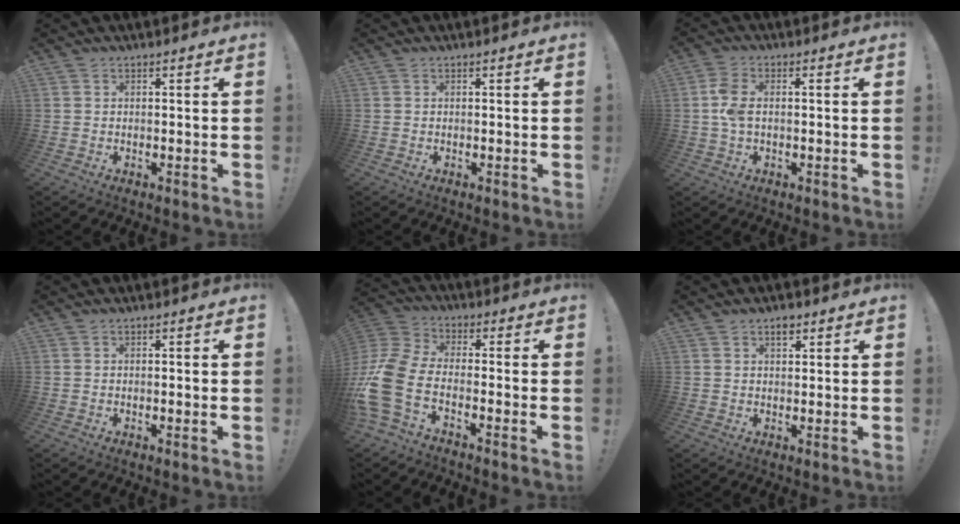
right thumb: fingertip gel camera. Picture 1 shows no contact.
{"total": 0.0}
{"total": 5.3, "force": [-0.1, 2.4, 4.7], "torque": [-0.105, 0.011, -0.003]}
{"total": 0.9, "force": [-0.3, -0.2, 0.9], "torque": [-0.014, -0.001, -0.006]}
{"total": 13.6, "force": [-5.2, 6.9, 10.5], "torque": [-0.231, 0.022, -0.088]}
{"total": 2.5, "force": [1.5, 1.5, 1.4], "torque": [-0.015, -0.005, 0.023]}